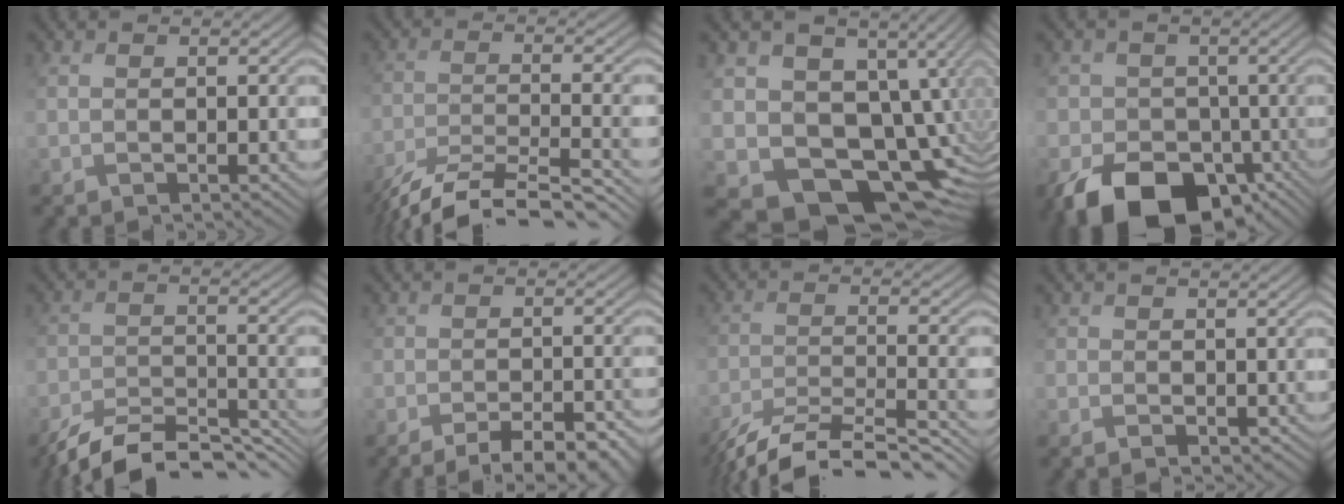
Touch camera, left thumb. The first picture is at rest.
{"total": 12.3, "force": [-11.0, 1.7, 5.2], "torque": [-0.075, -0.014, -0.179]}
{"total": 15.6, "force": [-4.1, 12.0, 9.1], "torque": [-0.175, -0.051, -0.043]}
{"total": 10.9, "force": [-6.0, 7.8, 4.5], "torque": [-0.066, -0.041, -0.109]}
{"total": 9.4, "force": [-8.8, 1.8, 2.9], "torque": [-0.049, -0.009, -0.149]}
{"total": 6.2, "force": [-5.0, 1.7, 3.3], "torque": [-0.035, -0.004, -0.070]}
{"total": 13.8, "force": [-12.6, 2.1, 5.2], "torque": [-0.075, -0.016, -0.197]}
{"total": 0.6, "force": [-0.1, 0.6, -0.1], "torque": [0.005, -0.005, 0.000]}